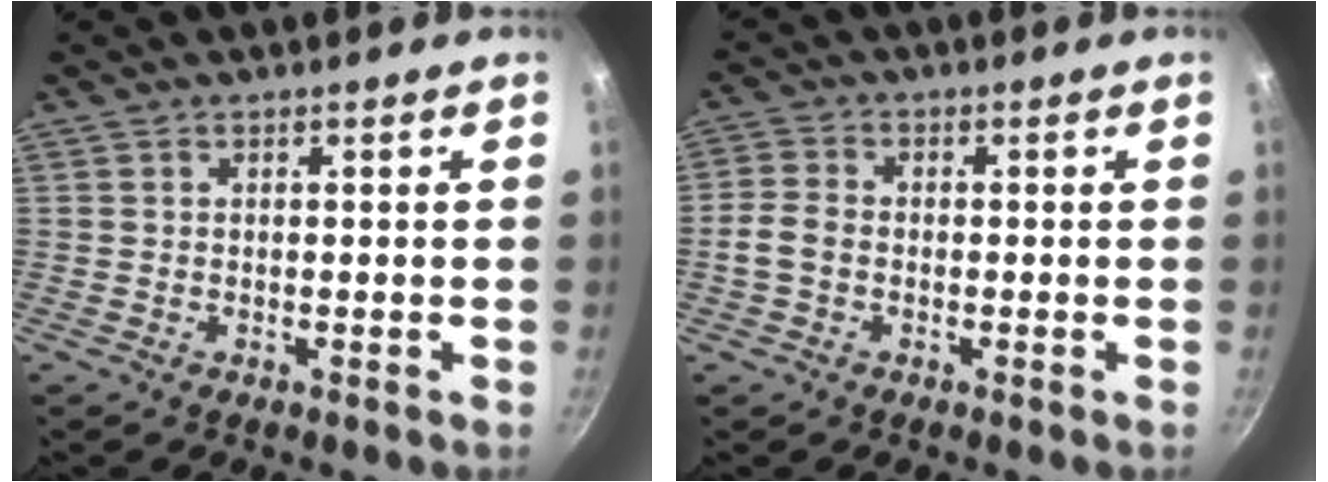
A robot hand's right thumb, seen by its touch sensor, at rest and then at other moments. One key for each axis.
{"total": 4.3, "fx": -1.0, "fy": 3.1, "fz": 2.8, "tx": -0.059, "ty": 0.016, "tz": -0.029}